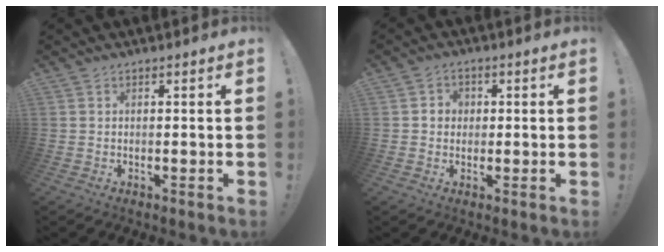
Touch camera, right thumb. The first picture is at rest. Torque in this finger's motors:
{"motor_torque": [0.68, 0.59, 0.33, -0.29, -0.01]}